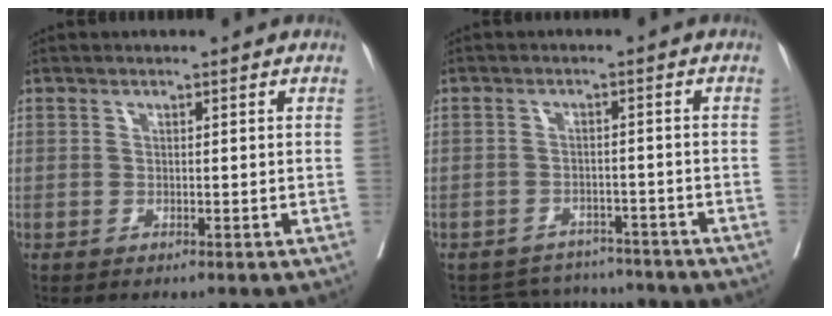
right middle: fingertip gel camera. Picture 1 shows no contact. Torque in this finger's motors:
{"motor_torque": [-0.65, -0.83, -0.05, -0.05]}